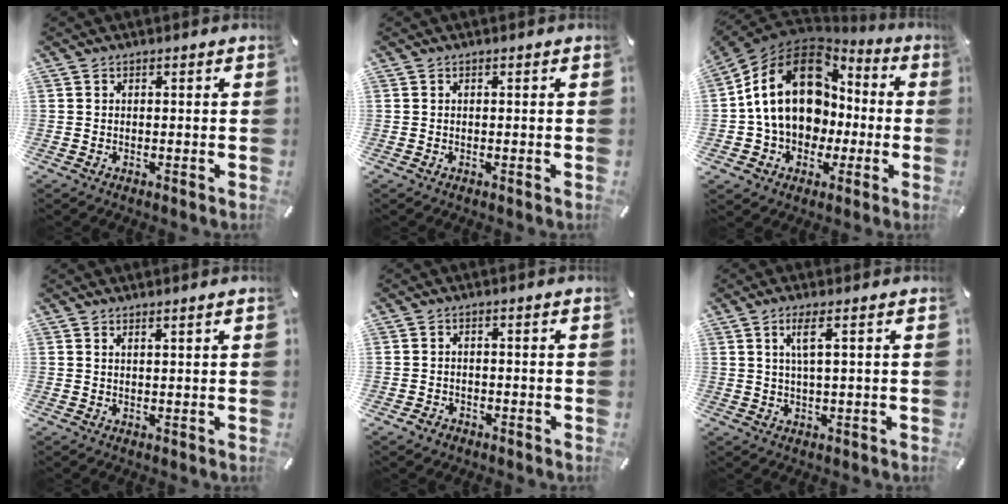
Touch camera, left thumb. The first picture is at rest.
{"total": 0.0}
{"total": 20.0, "force": [1.1, 15.8, 12.2], "torque": [-0.255, 0.013, 0.023]}
{"total": 1.3, "force": [1.1, -0.2, 0.6], "torque": [-0.011, -0.004, 0.021]}
{"total": 1.7, "force": [-1.0, 1.3, 0.4], "torque": [-0.009, 0.005, -0.024]}
{"total": 4.7, "force": [1.7, 0.6, 4.3], "torque": [-0.088, 0.000, 0.026]}